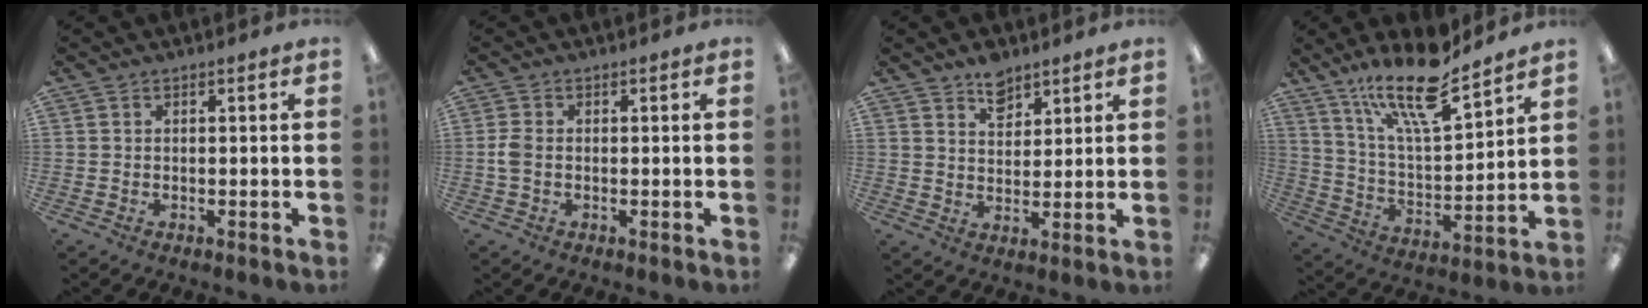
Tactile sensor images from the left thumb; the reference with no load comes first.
{"total": 3.0, "force": [-0.2, 1.9, 2.4], "torque": [-0.059, 0.000, -0.008]}
{"total": 6.1, "force": [4.6, 3.4, 2.0], "torque": [-0.019, -0.026, 0.082]}
{"total": 18.8, "force": [14.3, 4.8, 11.1], "torque": [-0.200, -0.083, 0.241]}